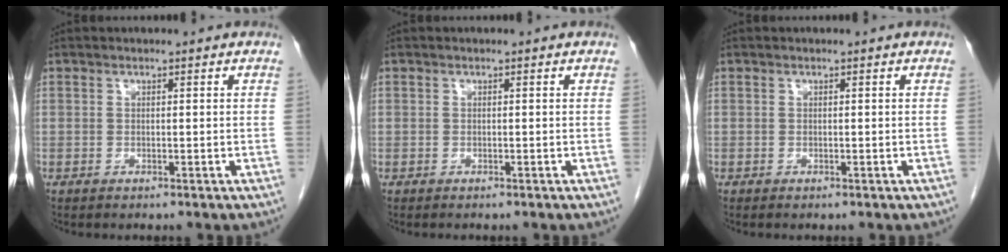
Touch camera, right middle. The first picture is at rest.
{"total": 0.0}
{"total": 0.0}